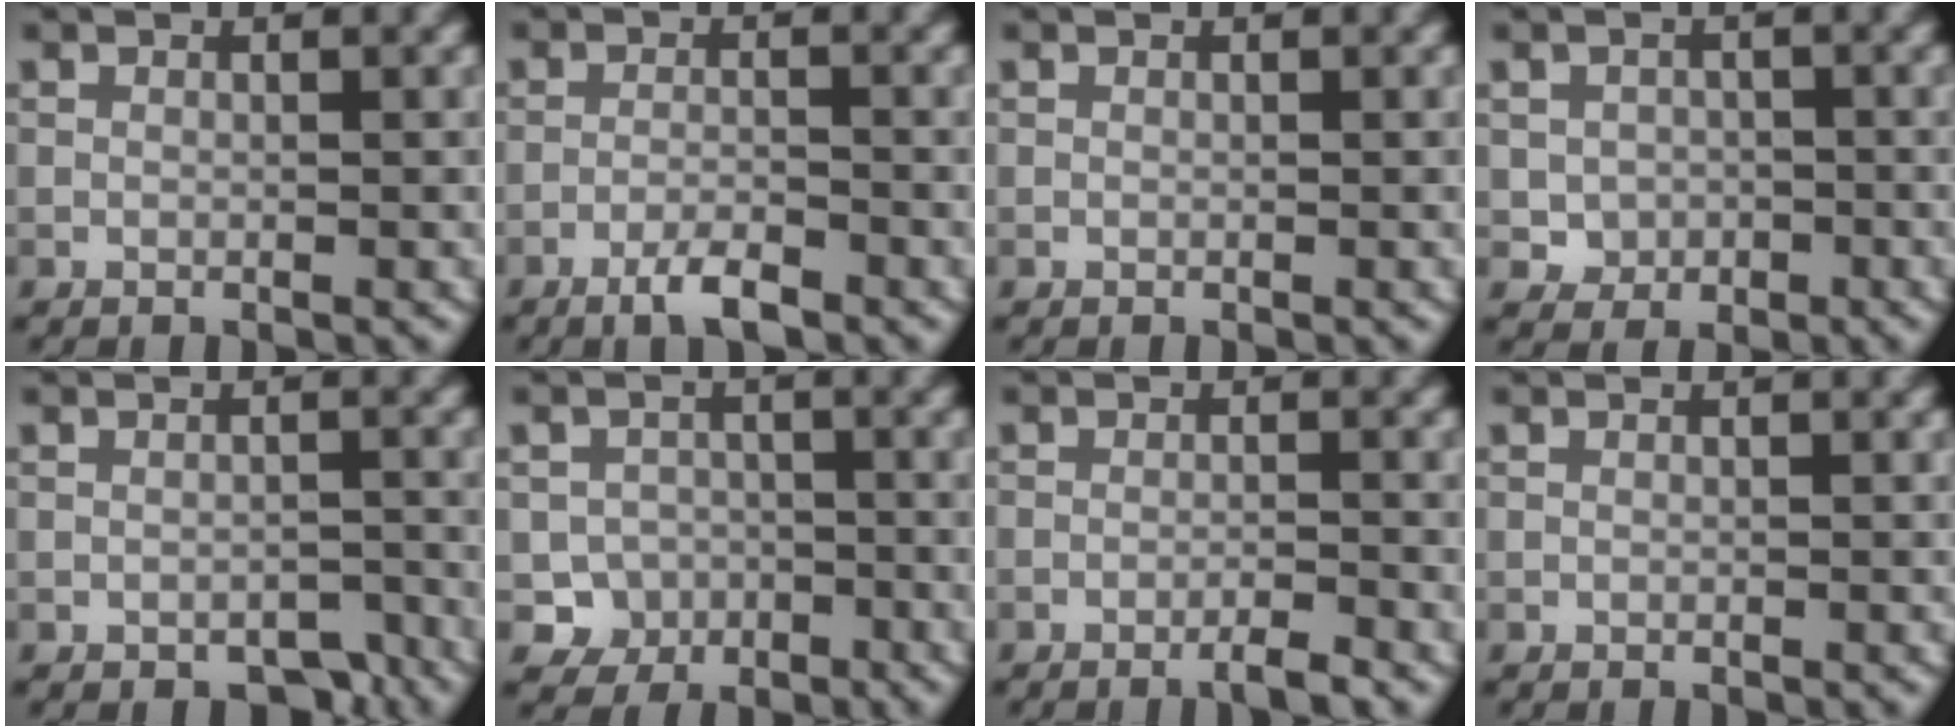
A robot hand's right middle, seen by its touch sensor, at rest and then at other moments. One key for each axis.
{"total": 2.7, "fx": -1.9, "fy": 0.5, "fz": 1.8, "tx": -0.035, "ty": 0.001, "tz": -0.040}
{"total": 0.0}
{"total": 2.3, "fx": -0.4, "fy": 2.2, "fz": 0.7, "tx": -0.008, "ty": -0.005, "tz": -0.009}
{"total": 2.4, "fx": -1.7, "fy": 1.2, "fz": 1.2, "tx": -0.014, "ty": -0.003, "tz": -0.020}
{"total": 3.2, "fx": -1.5, "fy": 2.8, "fz": 0.4, "tx": 0.008, "ty": 0.004, "tz": -0.025}
{"total": 1.9, "fx": -1.3, "fy": 0.2, "fz": 1.3, "tx": -0.017, "ty": -0.001, "tz": -0.027}
{"total": 0.0}